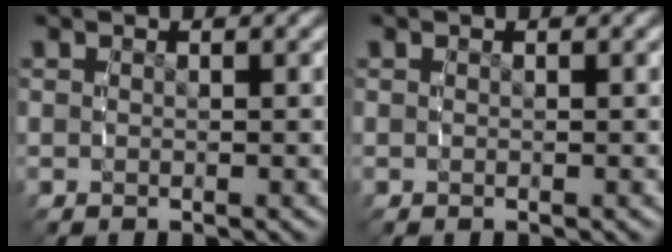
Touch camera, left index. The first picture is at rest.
{"total": 0.0}